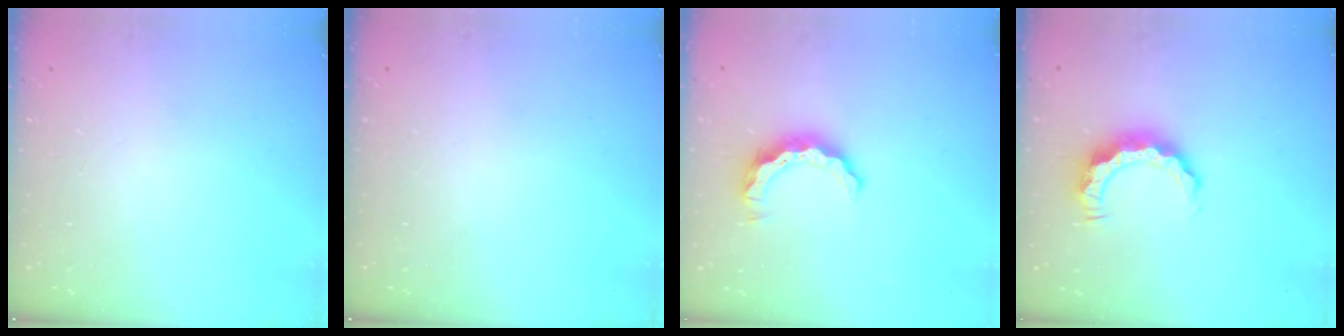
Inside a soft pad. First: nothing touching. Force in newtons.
{"total": 0.0}
{"total": 8.4, "press": 8.3, "slide": 1.0}
{"total": 8.0, "press": 8.0, "slide": 0.1}